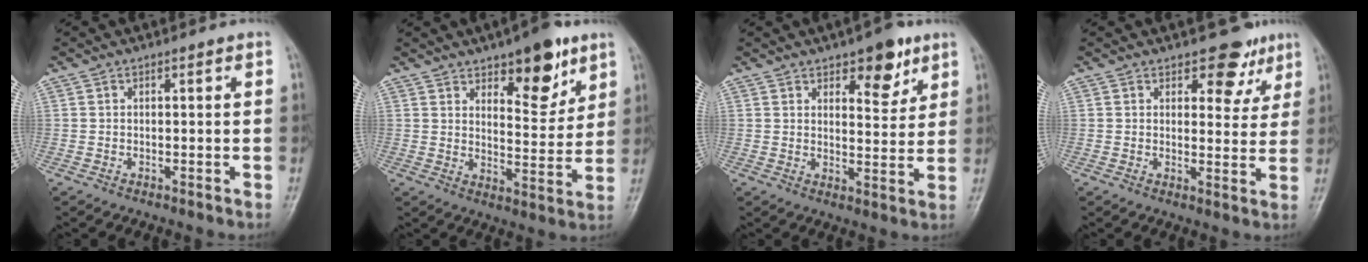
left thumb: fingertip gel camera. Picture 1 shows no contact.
{"total": 11.9, "force": [7.3, 4.9, 8.0], "torque": [-0.080, -0.047, 0.111]}
{"total": 8.3, "force": [5.1, 3.8, 5.4], "torque": [-0.045, -0.029, 0.070]}
{"total": 6.9, "force": [4.5, 3.8, 3.5], "torque": [-0.005, -0.024, 0.059]}